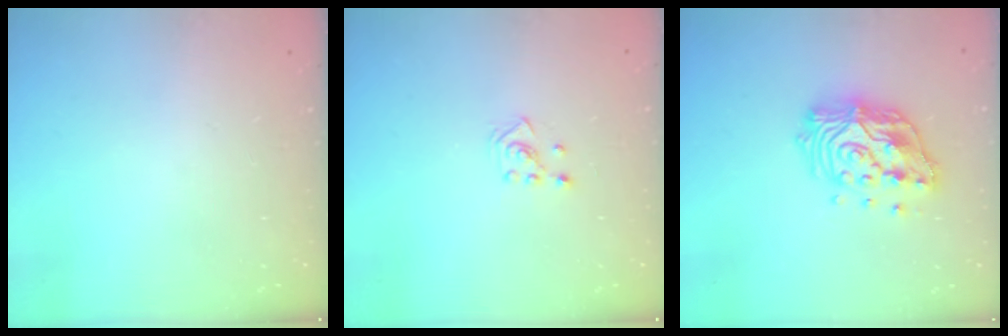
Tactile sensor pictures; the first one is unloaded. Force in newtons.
{"total": 2.3, "press": 2.2, "slide": 0.7}
{"total": 15.9, "press": 15.8, "slide": 1.5}